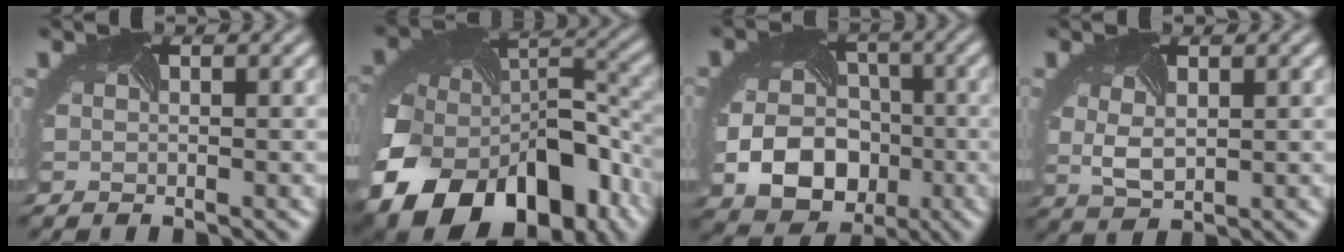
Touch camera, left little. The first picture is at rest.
{"total": 18.3, "force": [-8.5, 12.2, 10.7], "torque": [-0.247, -0.058, -0.110]}
{"total": 8.5, "force": [-2.5, 6.6, 4.7], "torque": [-0.091, -0.029, -0.031]}
{"total": 2.3, "force": [0.5, 1.4, 1.9], "torque": [-0.049, -0.006, 0.015]}